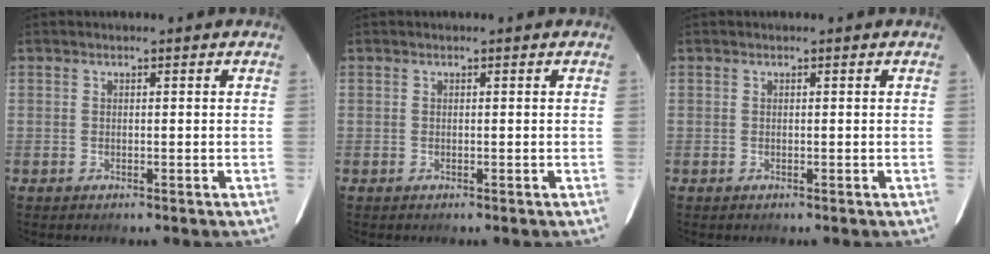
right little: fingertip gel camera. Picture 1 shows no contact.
{"total": 0.0}
{"total": 0.0}